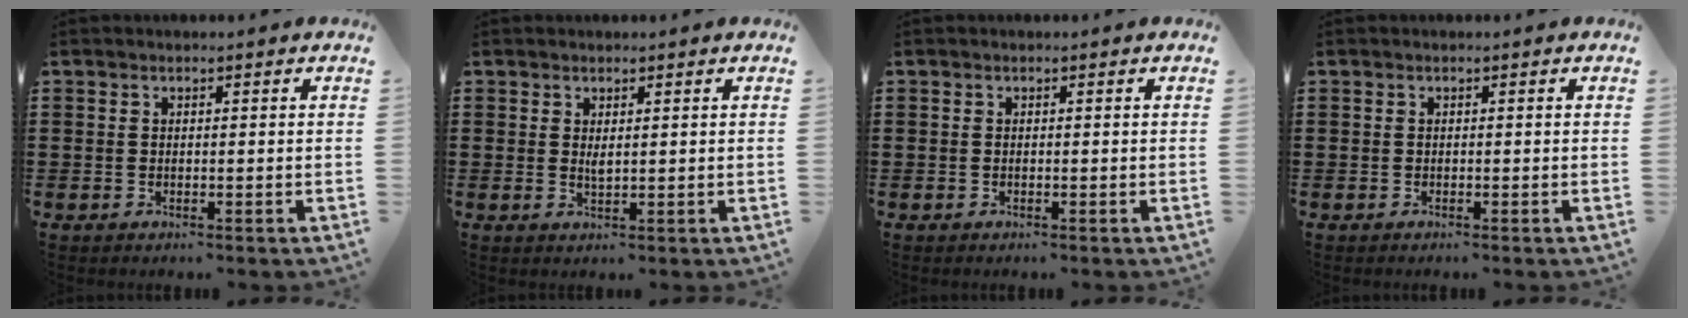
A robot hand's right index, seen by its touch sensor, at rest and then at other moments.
{"total": 1.5, "force": [0.8, 0.3, 1.3], "torque": [-0.026, 0.002, 0.014]}
{"total": 0.0}
{"total": 0.0}